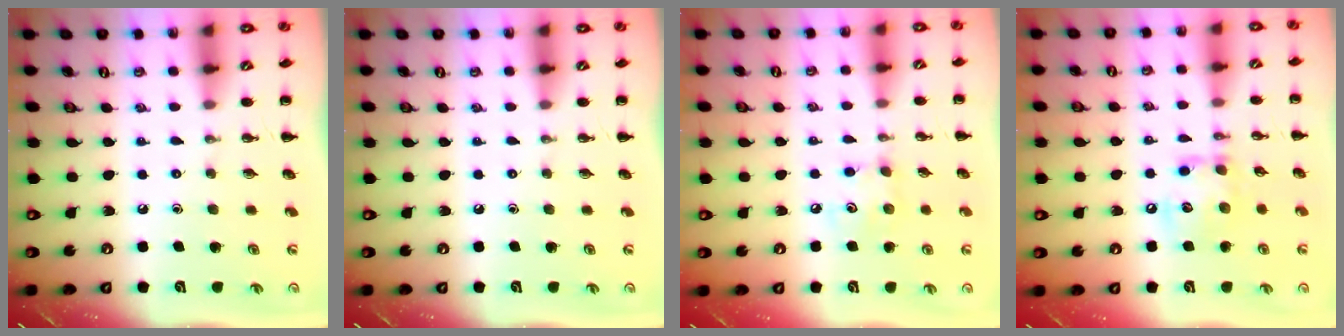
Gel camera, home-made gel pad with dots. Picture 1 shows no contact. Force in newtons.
{"total": 0.0}
{"total": 6.0, "press": 5.9, "slide": 1.0}
{"total": 11.4, "press": 11.4, "slide": 0.7}